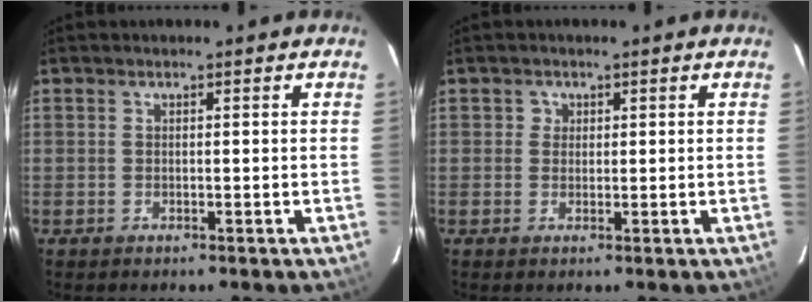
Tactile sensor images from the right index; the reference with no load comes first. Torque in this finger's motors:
{"motor_torque": [0.00, 0.00, 0.00, 0.01]}